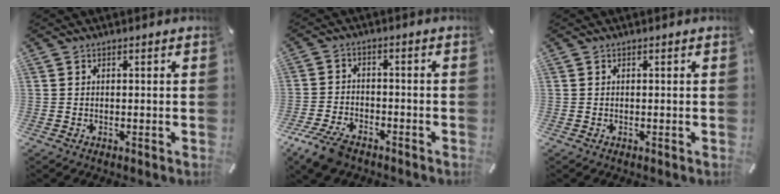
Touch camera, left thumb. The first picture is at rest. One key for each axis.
{"total": 7.5, "fx": -5.2, "fy": 3.8, "fz": 3.8, "tx": -0.086, "ty": 0.019, "tz": -0.097}
{"total": 0.0}